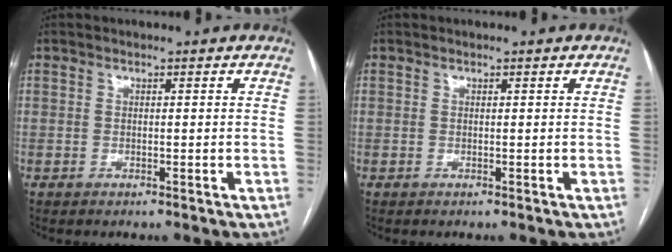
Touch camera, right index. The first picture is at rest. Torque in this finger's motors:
{"motor_torque": [0.03, 0.03, 0.04, 0.01]}